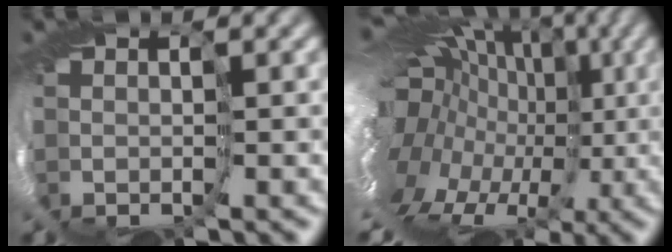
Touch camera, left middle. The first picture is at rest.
{"total": 18.2, "force": [-1.9, 13.0, 12.6], "torque": [-0.204, -0.010, -0.057]}